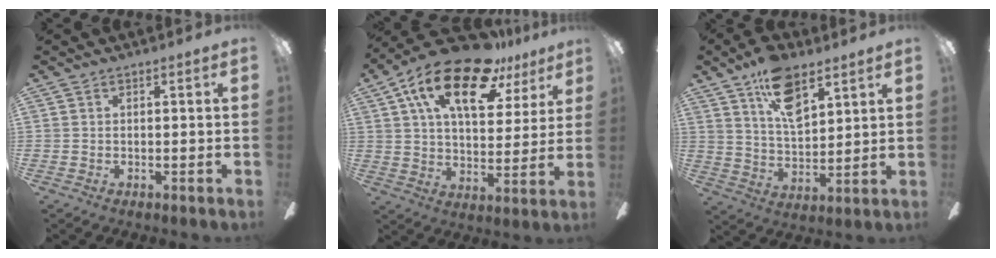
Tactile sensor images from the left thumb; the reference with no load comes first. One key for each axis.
{"total": 20.3, "fx": 11.8, "fy": 9.0, "fz": 13.8, "tx": -0.244, "ty": -0.048, "tz": 0.201}
{"total": 13.6, "fx": 8.3, "fy": 6.6, "fz": 8.5, "tx": -0.142, "ty": -0.029, "tz": 0.149}